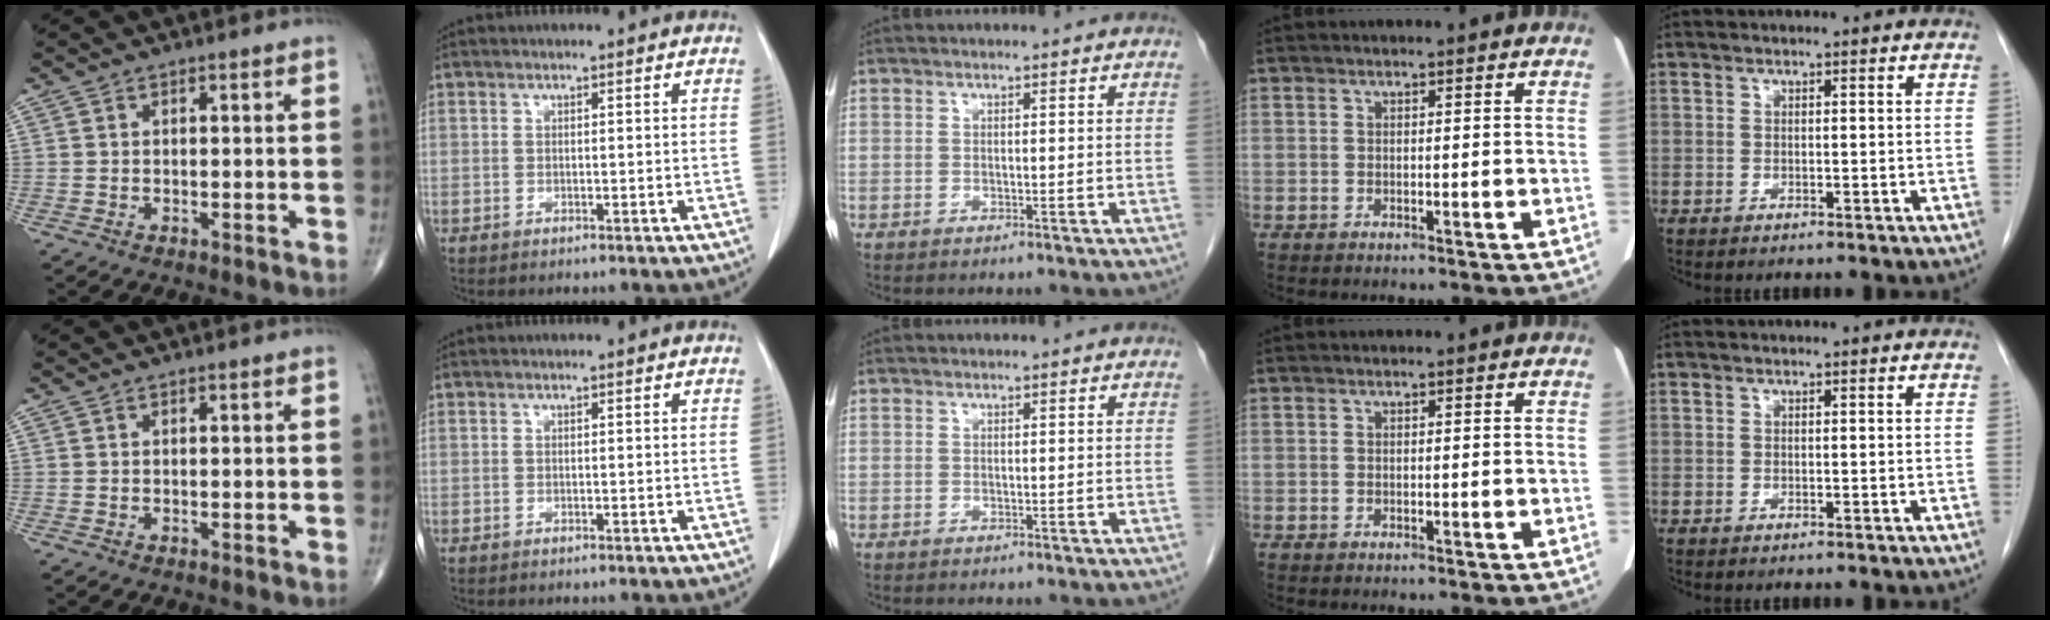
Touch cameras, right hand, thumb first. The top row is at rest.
{}